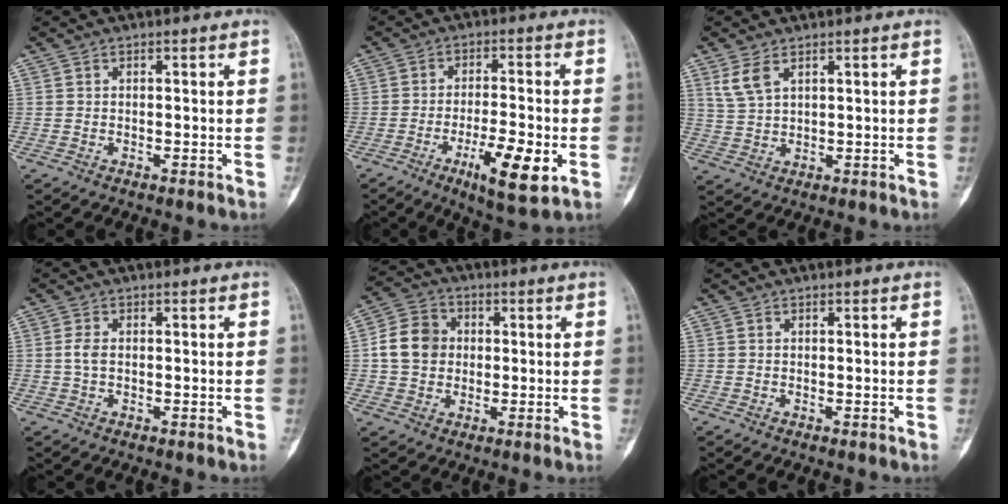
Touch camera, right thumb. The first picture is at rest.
{"total": 10.6, "force": [-3.8, 2.4, 9.6], "torque": [-0.158, 0.000, -0.060]}
{"total": 4.3, "force": [2.4, 2.0, 2.9], "torque": [-0.065, -0.004, 0.059]}
{"total": 2.2, "force": [0.0, 1.2, 1.9], "torque": [-0.041, 0.002, -0.003]}
{"total": 8.8, "force": [0.4, 7.5, 4.6], "torque": [-0.065, 0.013, -0.002]}
{"total": 0.0}